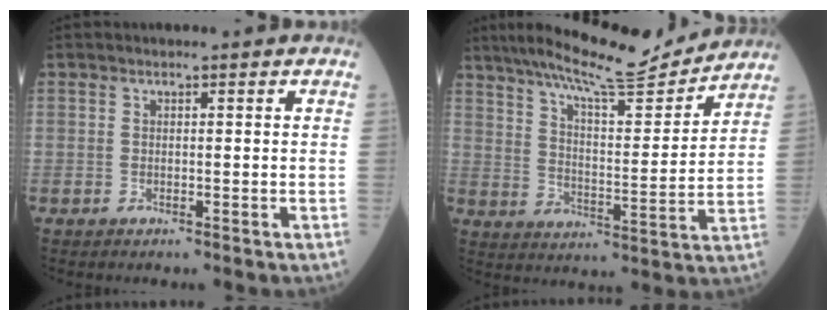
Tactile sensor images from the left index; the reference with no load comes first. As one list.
[{"total": 16.2, "force": [14.7, 1.6, 6.6], "torque": [-0.116, -0.002, 0.229]}]